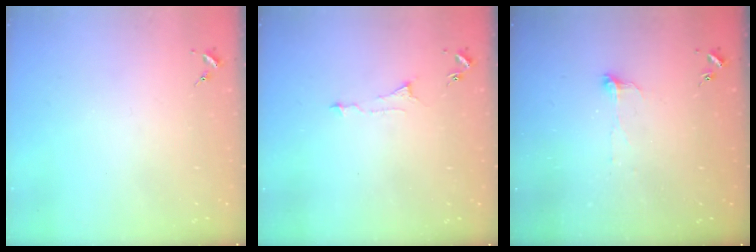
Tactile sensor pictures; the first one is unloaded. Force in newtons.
{"total": 4.9, "press": 4.9, "slide": 0.4}
{"total": 5.1, "press": 5.1, "slide": 0.4}